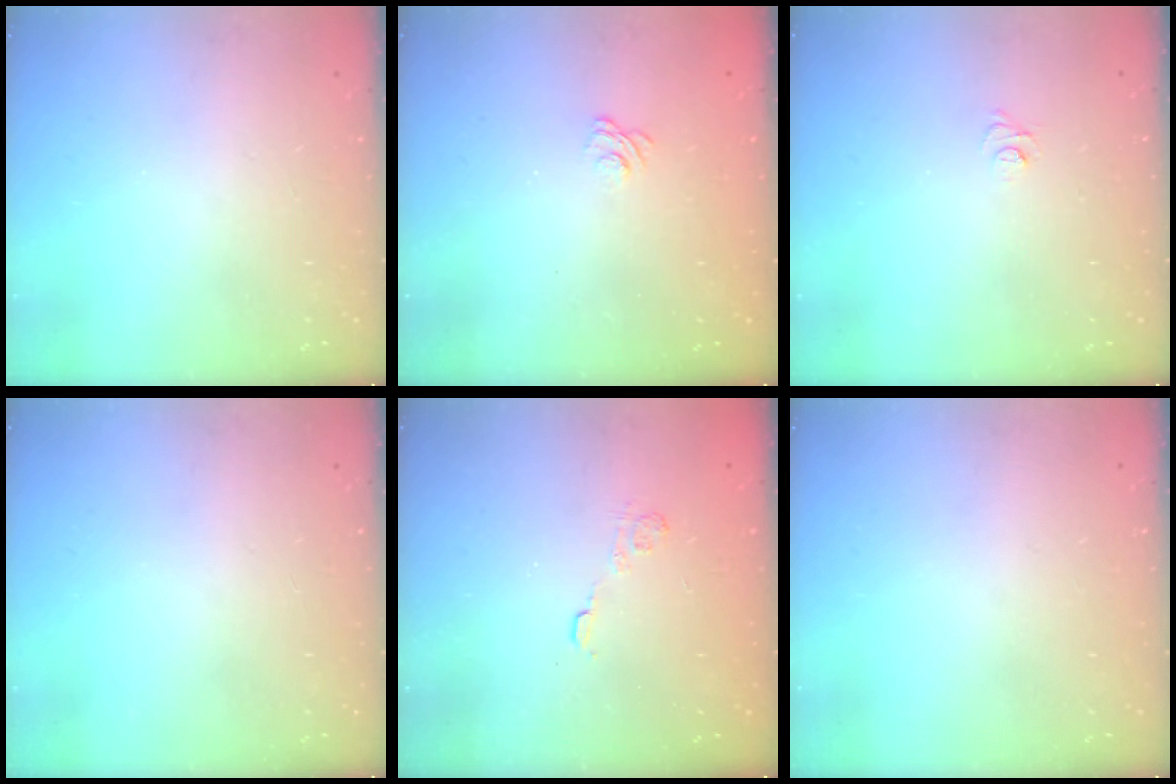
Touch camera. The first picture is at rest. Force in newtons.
{"total": 2.1, "press": 1.8, "slide": 1.1}
{"total": 4.9, "press": 4.9, "slide": 0.3}
{"total": 0.0}
{"total": 3.0, "press": 2.6, "slide": 1.4}
{"total": 0.0}